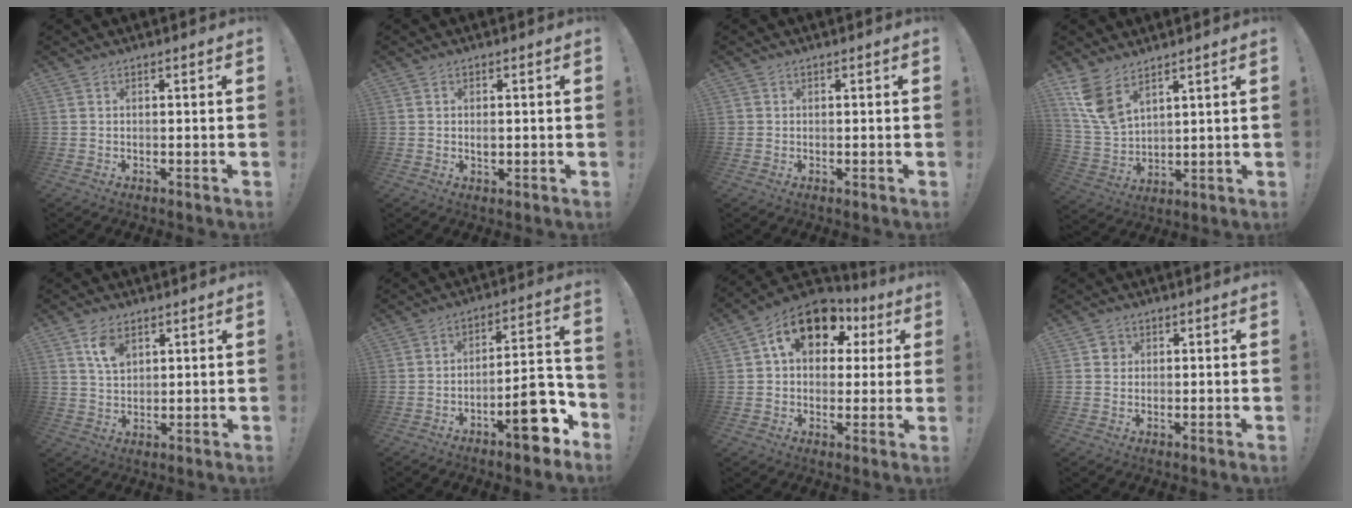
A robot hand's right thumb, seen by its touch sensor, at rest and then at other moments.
{"total": 1.4, "force": [-0.1, 1.1, 0.9], "torque": [-0.008, 0.001, -0.005]}
{"total": 0.9, "force": [0.3, 0.8, 0.0], "torque": [0.000, 0.002, 0.005]}
{"total": 10.2, "force": [6.8, 5.2, 5.5], "torque": [-0.110, -0.035, 0.135]}
{"total": 7.0, "force": [3.7, 4.4, 3.9], "torque": [-0.059, -0.011, 0.068]}
{"total": 14.1, "force": [-7.5, 5.0, 10.8], "torque": [-0.117, 0.050, -0.118]}
{"total": 16.9, "force": [7.8, 11.1, 10.0], "torque": [-0.149, -0.027, 0.140]}
{"total": 2.5, "force": [0.7, 2.4, 0.6], "torque": [0.001, 0.000, 0.010]}